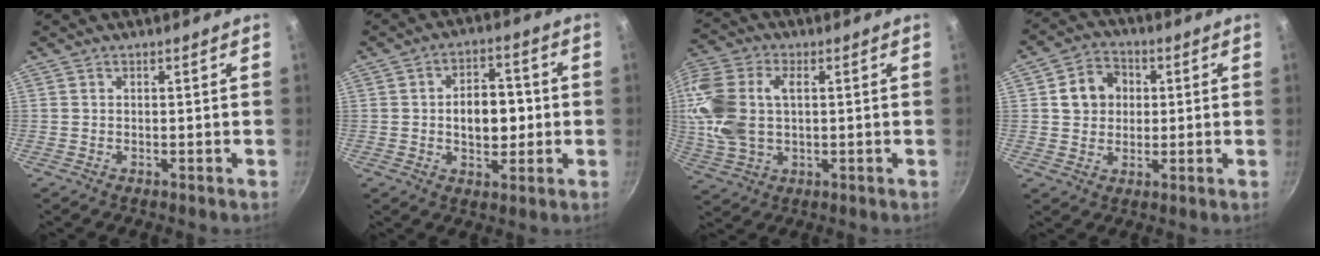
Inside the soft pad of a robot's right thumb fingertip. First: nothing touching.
{"total": 9.4, "force": [-0.1, 5.9, 7.4], "torque": [-0.081, 0.012, -0.004]}
{"total": 16.8, "force": [1.9, 10.5, 12.9], "torque": [-0.318, 0.010, 0.038]}
{"total": 8.7, "force": [1.4, 7.4, 4.3], "torque": [-0.043, 0.006, 0.017]}